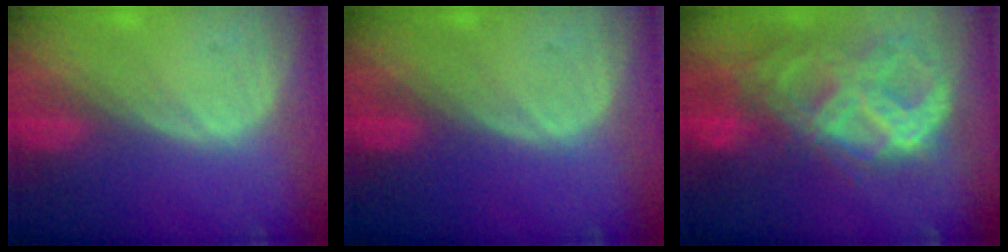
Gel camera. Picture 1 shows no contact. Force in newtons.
{"total": 0.0}
{"total": 11.2, "press": 9.5, "slide": 5.9}